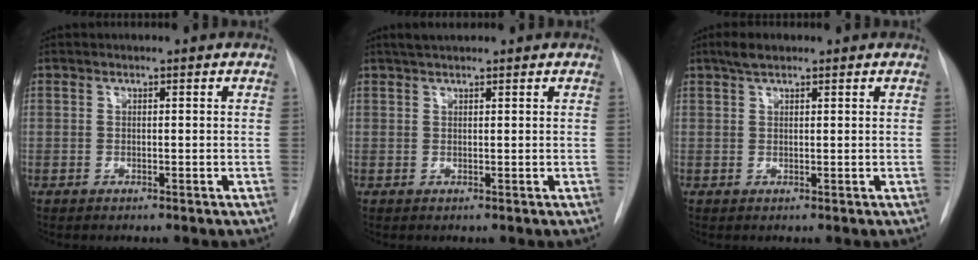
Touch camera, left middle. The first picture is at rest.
{"total": 2.2, "force": [1.9, 0.4, 1.1], "torque": [-0.019, 0.015, 0.032]}
{"total": 2.8, "force": [2.1, 1.0, 1.6], "torque": [-0.035, 0.010, 0.038]}